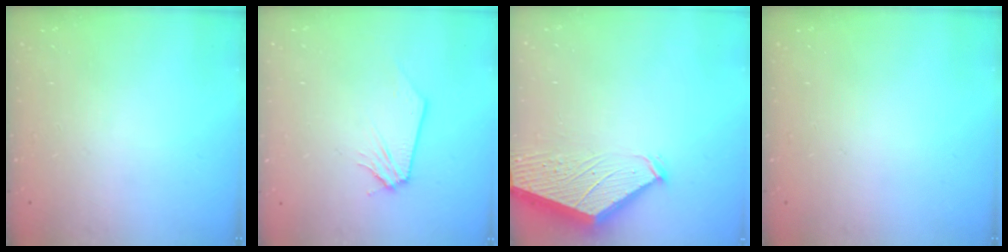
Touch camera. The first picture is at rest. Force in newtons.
{"total": 0.0}
{"total": 3.1, "press": 3.0, "slide": 0.5}
{"total": 0.0}